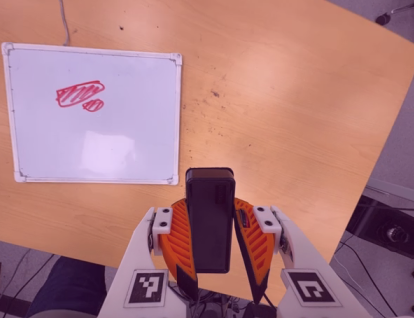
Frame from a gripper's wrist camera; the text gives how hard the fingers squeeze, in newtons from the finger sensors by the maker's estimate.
{"total": 9.1, "left": 7.6, "right": 10.7}